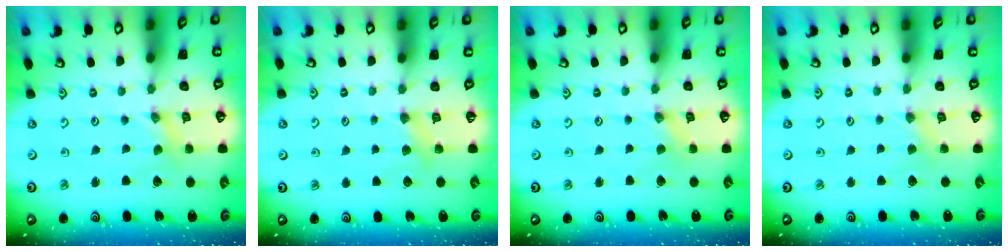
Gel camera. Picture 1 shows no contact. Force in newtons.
{"total": 4.8, "press": 4.7, "slide": 0.7}
{"total": 0.0}
{"total": 2.4, "press": 2.4, "slide": 0.4}